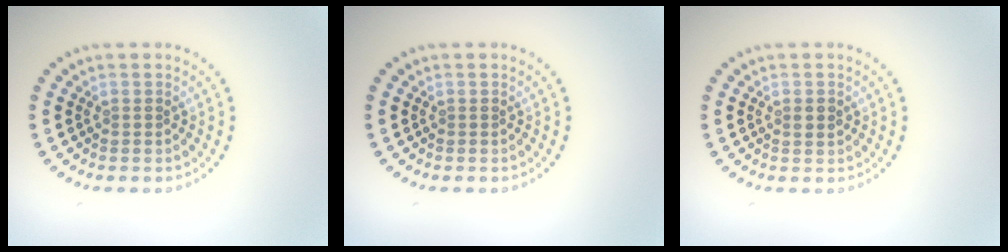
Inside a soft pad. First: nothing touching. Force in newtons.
{"total": 0.0}
{"total": 1.1, "press": 1.1, "slide": 0.2}